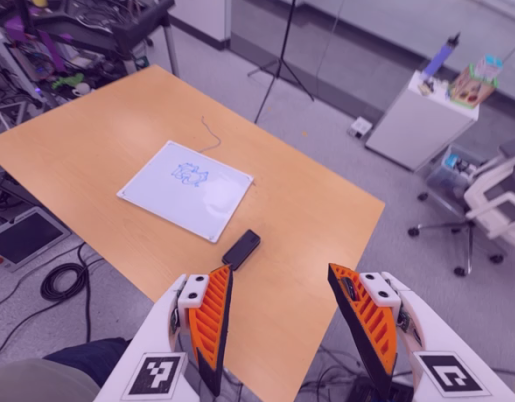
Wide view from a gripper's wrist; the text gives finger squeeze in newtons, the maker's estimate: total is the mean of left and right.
{"total": 0.0}